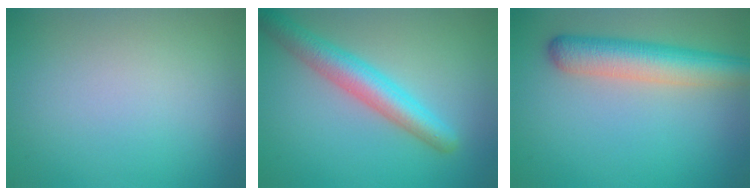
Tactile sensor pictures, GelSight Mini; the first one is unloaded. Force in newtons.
{"total": 4.9, "press": 4.9, "slide": 0.2}
{"total": 6.0, "press": 6.0, "slide": 0.2}